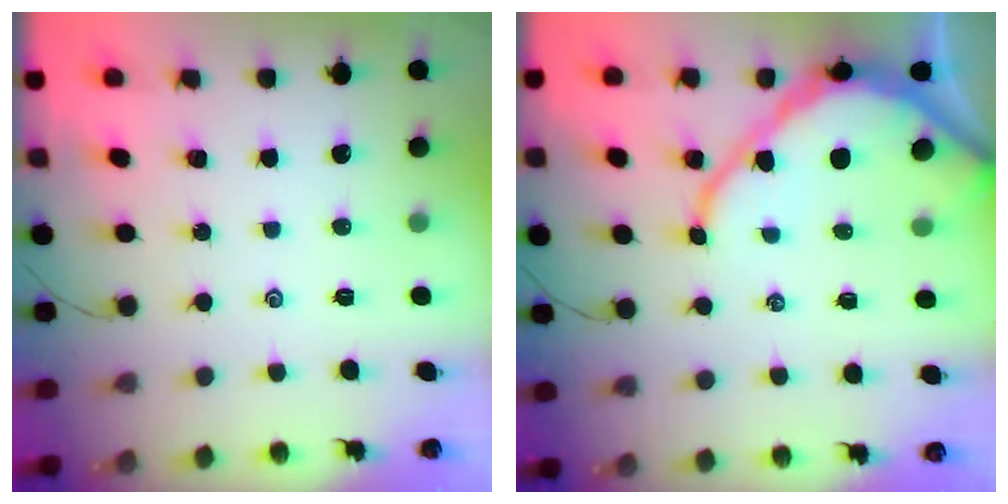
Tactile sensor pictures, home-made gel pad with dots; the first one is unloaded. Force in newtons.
{"total": 11.7, "press": 11.7, "slide": 1.0}